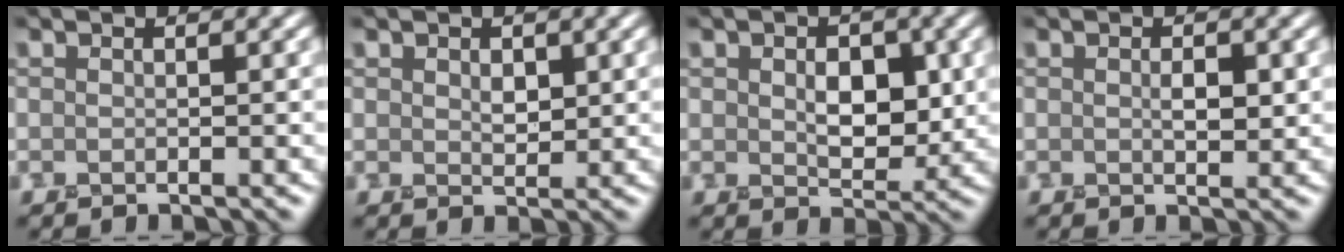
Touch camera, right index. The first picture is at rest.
{"total": 1.0, "force": [0.7, 0.7, 0.4], "torque": [-0.011, 0.007, 0.018]}
{"total": 3.1, "force": [0.6, 2.1, 2.2], "torque": [-0.037, 0.003, 0.017]}
{"total": 1.2, "force": [0.4, 0.4, 1.1], "torque": [-0.025, 0.007, 0.010]}